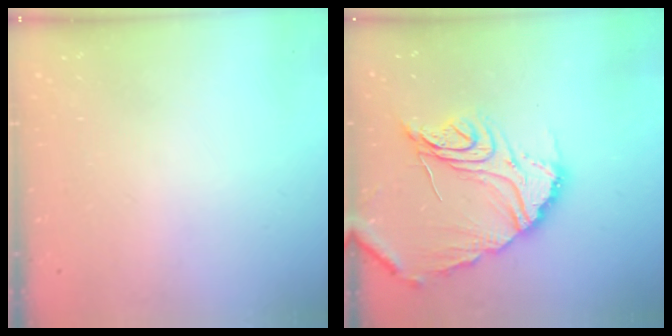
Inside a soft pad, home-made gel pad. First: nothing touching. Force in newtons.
{"total": 18.0, "press": 18.0, "slide": 1.3}